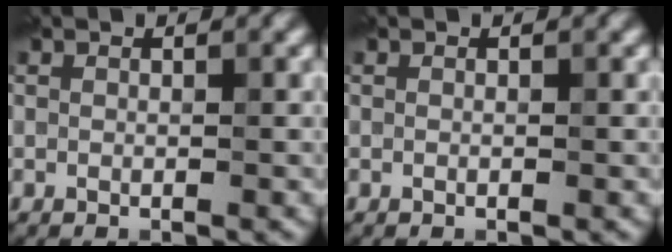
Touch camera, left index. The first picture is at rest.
{"total": 0.0}